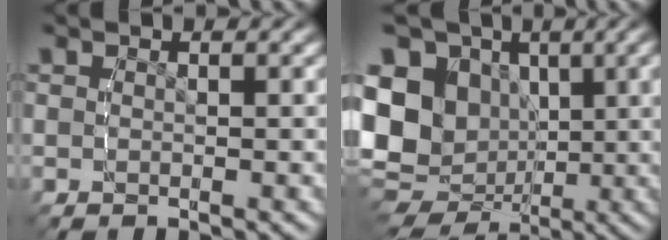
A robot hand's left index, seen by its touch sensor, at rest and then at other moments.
{"total": 15.6, "force": [-0.9, 13.0, 8.6], "torque": [-0.183, -0.057, 0.003]}